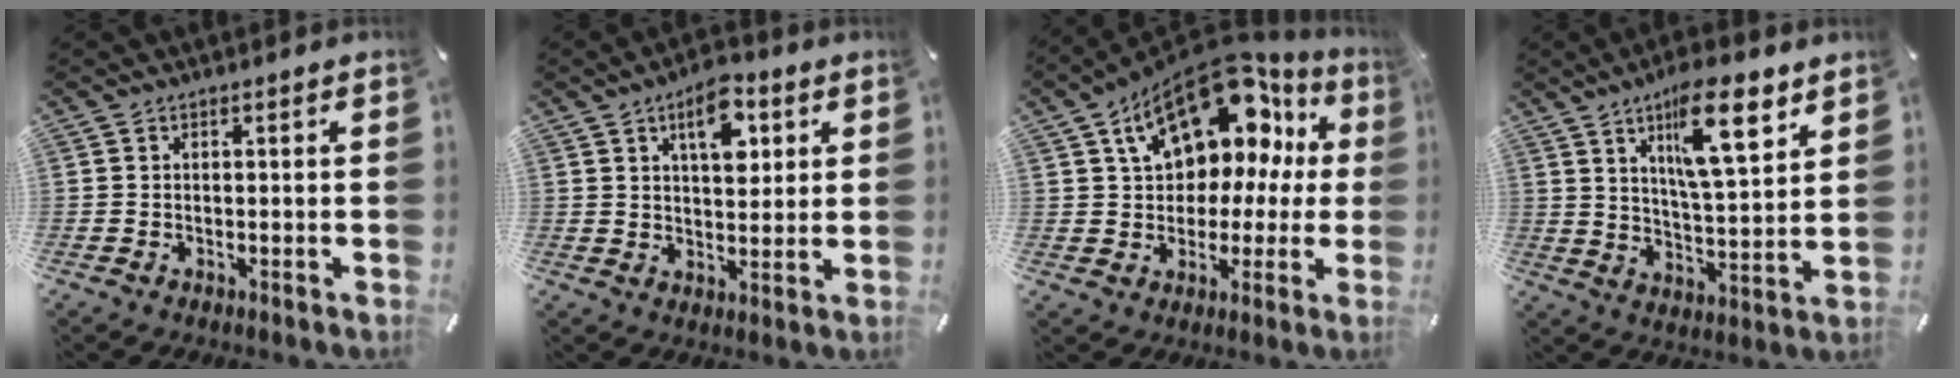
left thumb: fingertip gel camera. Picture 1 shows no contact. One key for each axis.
{"total": 10.0, "fx": 4.4, "fy": 5.4, "fz": 7.1, "tx": -0.099, "ty": -0.009, "tz": 0.073}
{"total": 17.8, "fx": 9.3, "fy": 11.0, "fz": 10.6, "tx": -0.164, "ty": -0.057, "tz": 0.161}
{"total": 15.9, "fx": 8.5, "fy": 5.8, "fz": 12.1, "tx": -0.175, "ty": -0.034, "tz": 0.135}